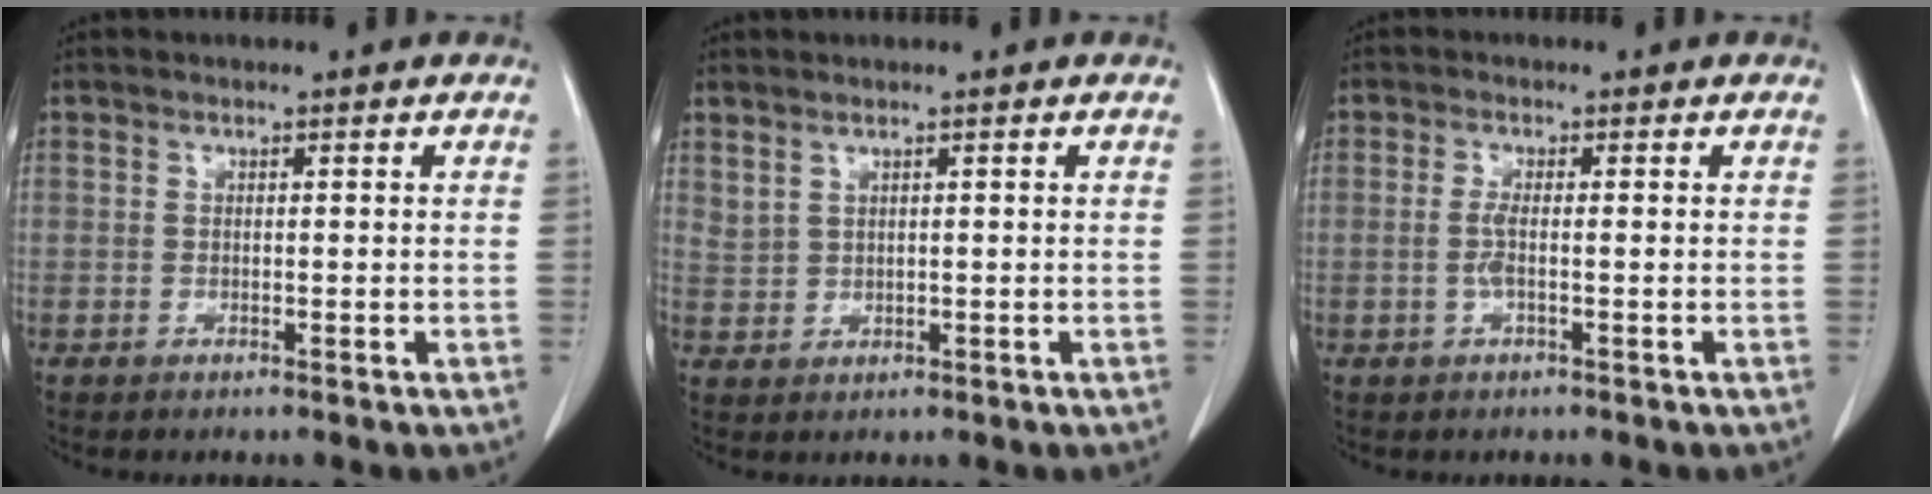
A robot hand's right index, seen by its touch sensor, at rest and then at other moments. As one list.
[{"total": 1.7, "force": [1.4, 0.5, 0.9], "torque": [-0.020, -0.003, 0.035]}, {"total": 2.2, "force": [-0.4, 0.3, 2.2], "torque": [-0.050, -0.001, -0.009]}]